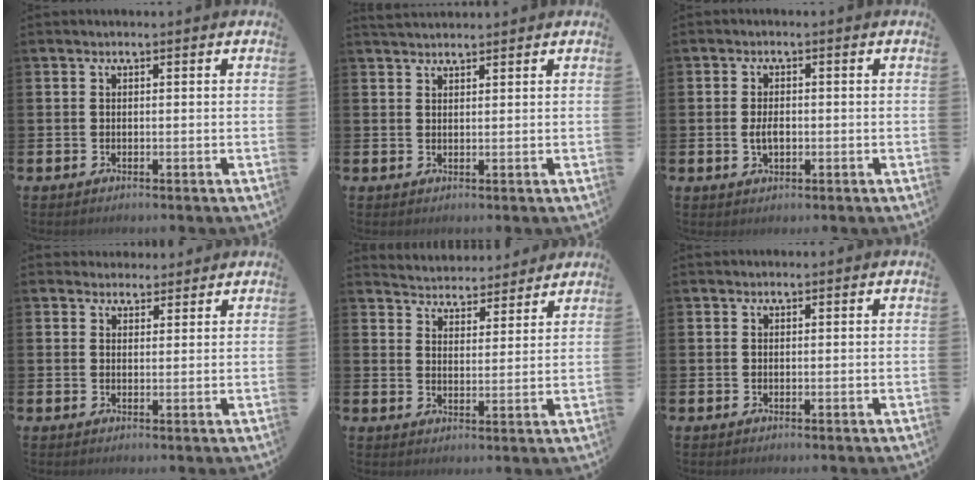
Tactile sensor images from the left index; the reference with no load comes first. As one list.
[{"total": 2.0, "force": [2.0, 0.4, 0.2], "torque": [0.000, -0.004, 0.035]}, {"total": 2.4, "force": [-0.2, 1.4, 2.0], "torque": [-0.031, 0.001, -0.007]}, {"total": 2.9, "force": [2.7, 1.2, -0.1], "torque": [0.003, -0.009, 0.048]}, {"total": 4.6, "force": [4.5, 0.9, -0.5], "torque": [-0.008, -0.034, 0.079]}, {"total": 0.6, "force": [0.5, 0.2, 0.0], "torque": [0.009, -0.002, 0.008]}]